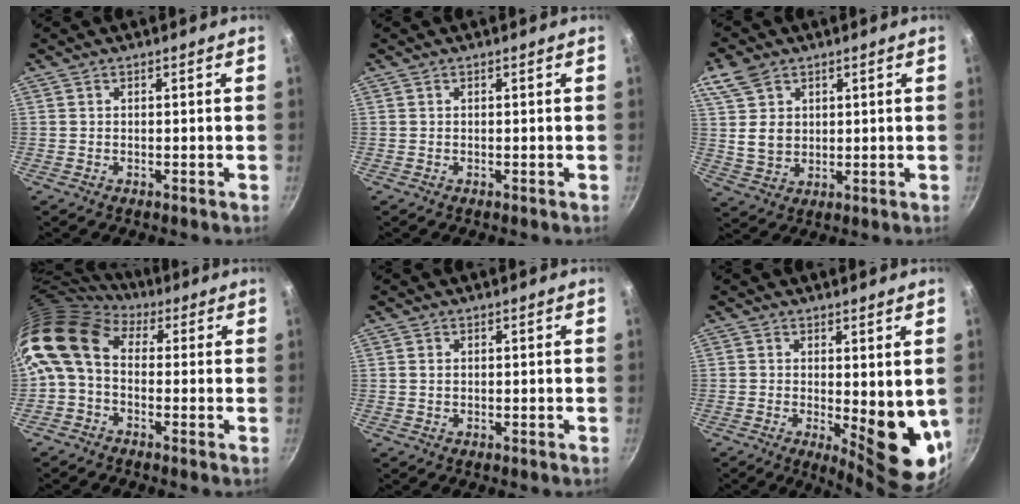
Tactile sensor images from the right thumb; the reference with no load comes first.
{"total": 0.0}
{"total": 8.4, "force": [3.8, 6.1, 4.4], "torque": [-0.062, -0.018, 0.075]}
{"total": 11.8, "force": [0.9, 8.3, 8.3], "torque": [-0.157, 0.025, -0.005]}
{"total": 0.8, "force": [0.2, 0.6, 0.5], "torque": [-0.007, 0.003, 0.003]}
{"total": 10.6, "force": [0.0, 3.9, 9.9], "torque": [-0.109, -0.029, 0.010]}